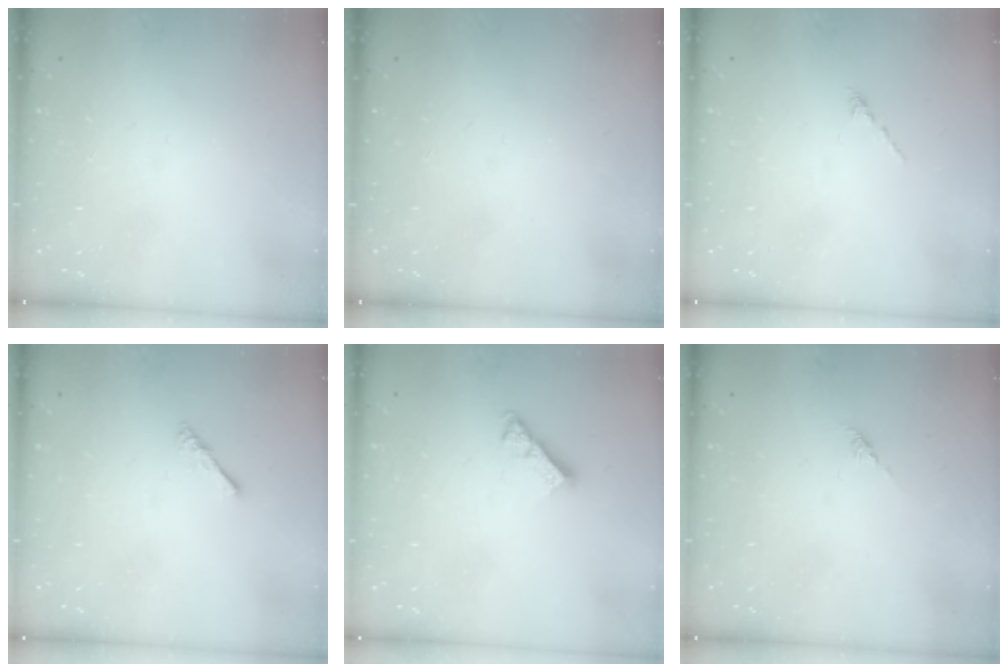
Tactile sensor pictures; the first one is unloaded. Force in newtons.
{"total": 0.0}
{"total": 0.0}
{"total": 1.7, "press": 1.6, "slide": 0.4}
{"total": 6.0, "press": 6.0, "slide": 0.7}
{"total": 0.6, "press": 0.4, "slide": 0.4}